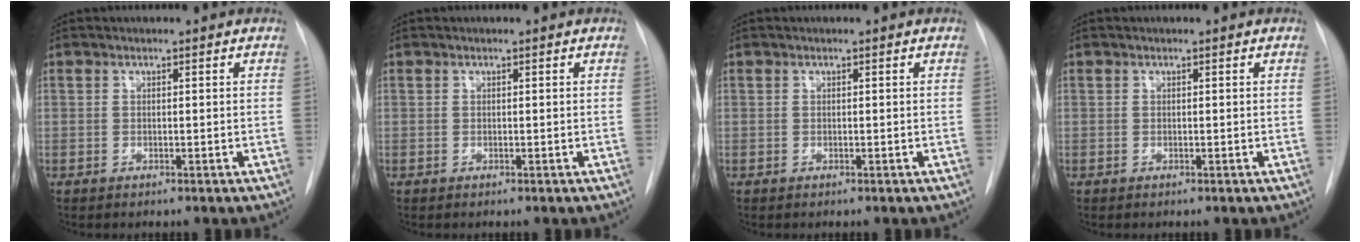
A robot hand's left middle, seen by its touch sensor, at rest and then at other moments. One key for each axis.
{"total": 0.0}
{"total": 0.0}
{"total": 0.0}